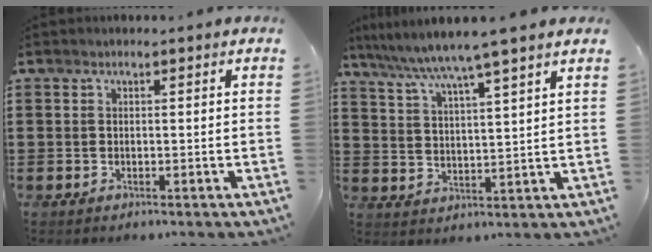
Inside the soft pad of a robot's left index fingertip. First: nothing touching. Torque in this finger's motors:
{"motor_torque": [1.53, 0.61, 0.94, 0.21]}